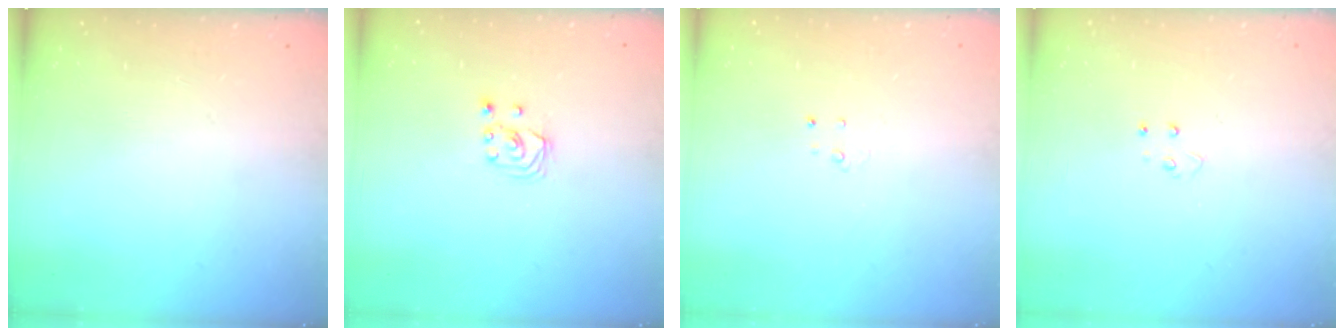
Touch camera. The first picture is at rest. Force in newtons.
{"total": 2.7, "press": 2.7, "slide": 0.3}
{"total": 2.6, "press": 2.6, "slide": 0.2}
{"total": 4.1, "press": 4.1, "slide": 0.5}